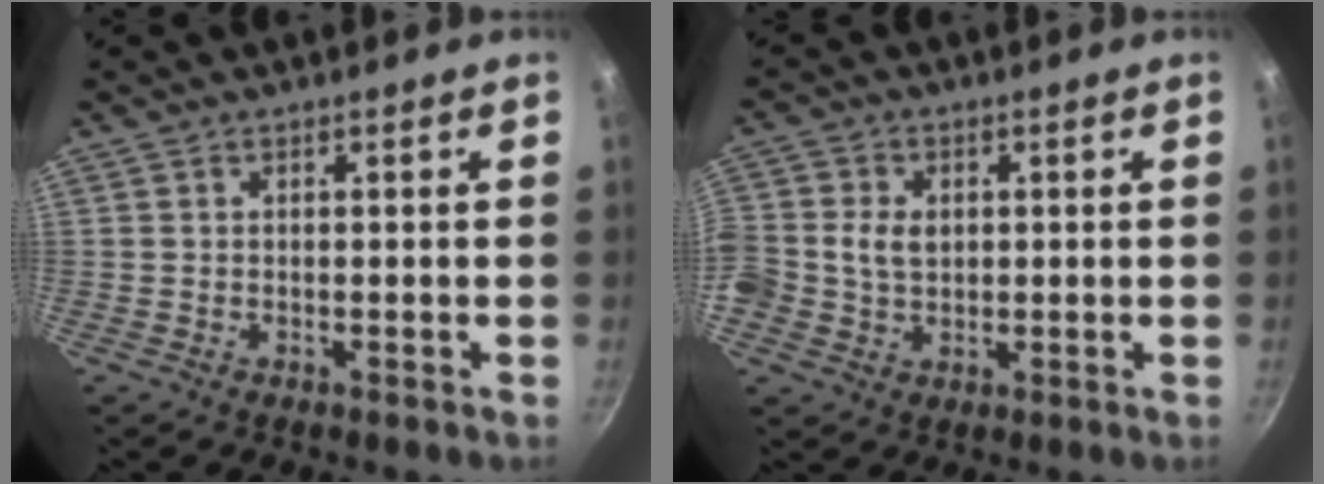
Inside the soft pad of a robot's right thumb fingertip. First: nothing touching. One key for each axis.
{"total": 7.1, "fx": 0.2, "fy": 6.0, "fz": 3.8, "tx": -0.070, "ty": 0.015, "tz": -0.003}